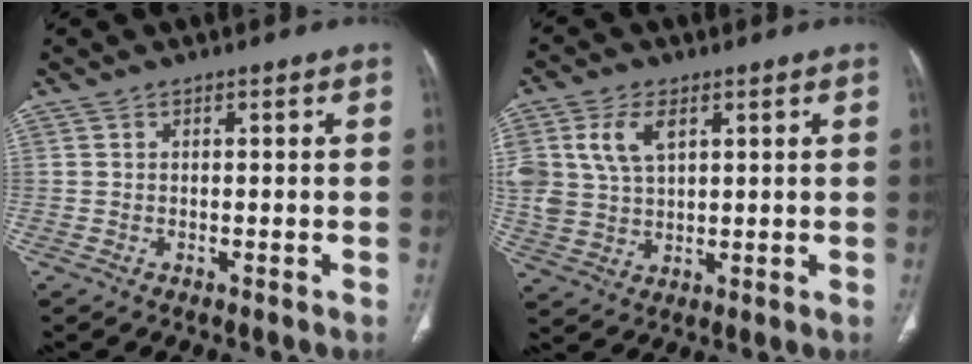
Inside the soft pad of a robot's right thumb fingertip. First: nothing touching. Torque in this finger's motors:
{"motor_torque": [-0.25, 1.14, 0.73, 0.79, 0.36]}